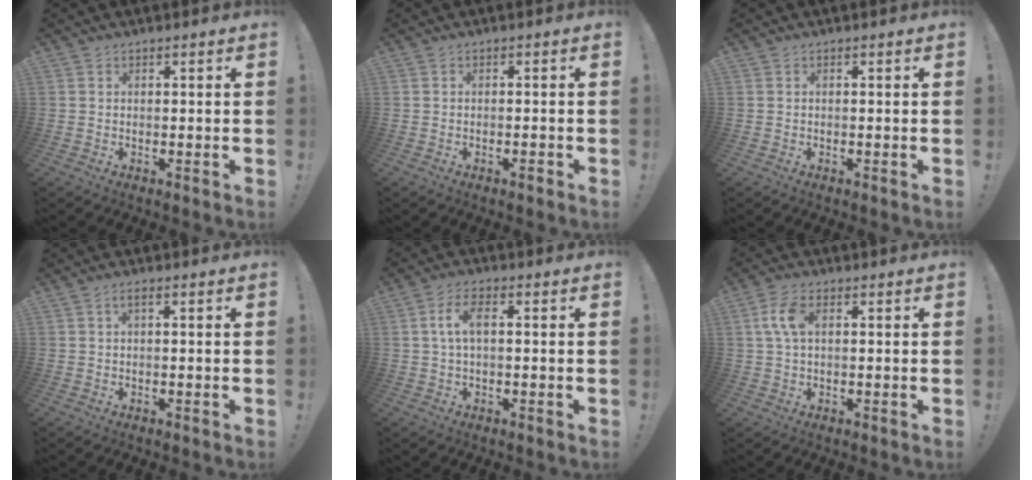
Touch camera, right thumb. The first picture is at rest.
{"total": 1.3, "force": [-1.0, 0.1, 0.8], "torque": [-0.011, 0.003, -0.017]}
{"total": 0.0}
{"total": 1.4, "force": [0.0, 0.2, 1.4], "torque": [-0.032, 0.004, -0.001]}
{"total": 6.2, "force": [0.8, 2.5, 5.6], "torque": [-0.117, 0.006, 0.012]}
{"total": 6.4, "force": [1.3, 3.6, 5.2], "torque": [-0.099, 0.006, 0.024]}